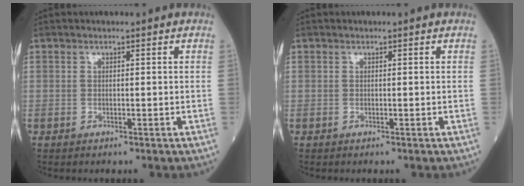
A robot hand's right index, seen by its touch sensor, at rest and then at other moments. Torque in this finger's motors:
{"motor_torque": [-0.16, -0.06, 0.09, -0.01]}